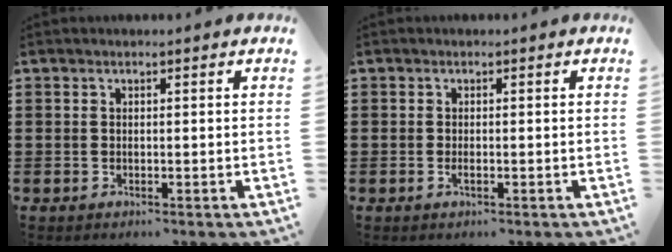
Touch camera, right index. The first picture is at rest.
{"total": 0.8, "force": [-0.3, 0.1, 0.7], "torque": [-0.013, -0.005, -0.005]}